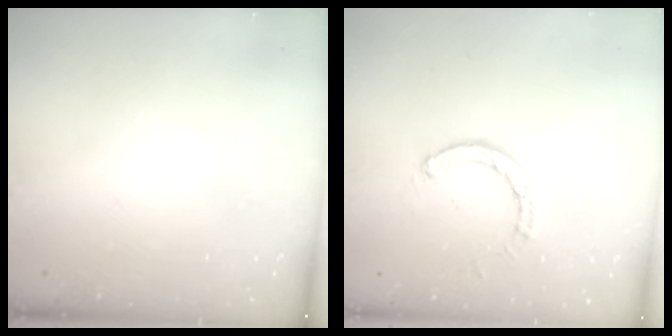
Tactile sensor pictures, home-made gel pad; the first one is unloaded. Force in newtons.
{"total": 2.6, "press": 2.6, "slide": 0.1}